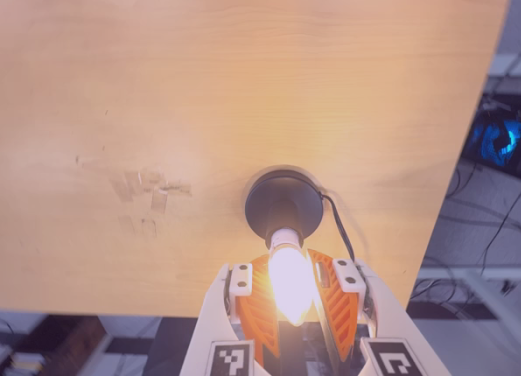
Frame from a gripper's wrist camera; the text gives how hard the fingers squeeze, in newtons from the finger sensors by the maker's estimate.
{"total": 13.8, "left": 13.9, "right": 13.7}